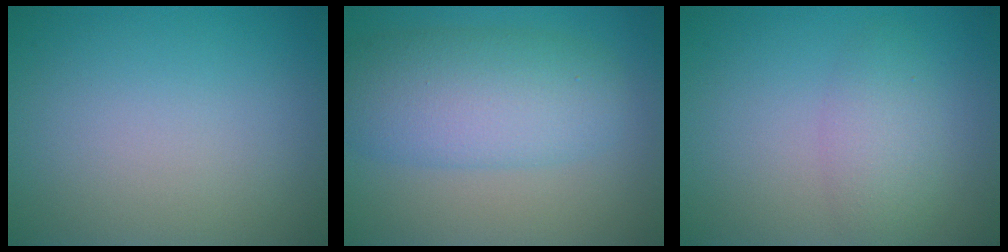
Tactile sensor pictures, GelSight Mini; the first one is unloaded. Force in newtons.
{"total": 6.9, "press": 6.8, "slide": 0.3}
{"total": 2.7, "press": 2.7, "slide": 0.1}